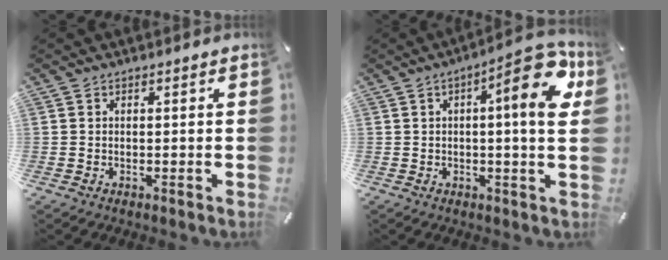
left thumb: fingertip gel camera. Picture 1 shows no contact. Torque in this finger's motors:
{"motor_torque": [0.72, 0.26, 0.56, 0.22, 0.09]}